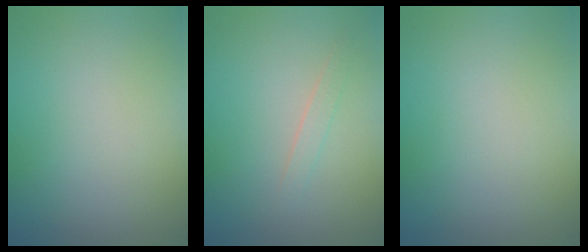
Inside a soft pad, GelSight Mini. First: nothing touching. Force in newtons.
{"total": 0.9, "press": 0.9, "slide": 0.0}
{"total": 0.0}